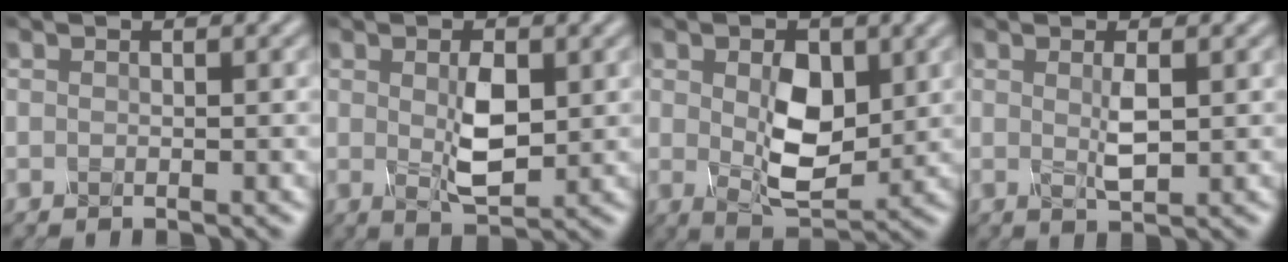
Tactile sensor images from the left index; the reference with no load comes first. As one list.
[{"total": 3.2, "force": [0.5, 1.3, 2.9], "torque": [-0.066, 0.000, 0.014]}, {"total": 5.3, "force": [0.8, 3.1, 4.2], "torque": [-0.081, -0.003, 0.018]}, {"total": 1.3, "force": [0.5, 0.0, 1.2], "torque": [-0.034, 0.002, 0.011]}]